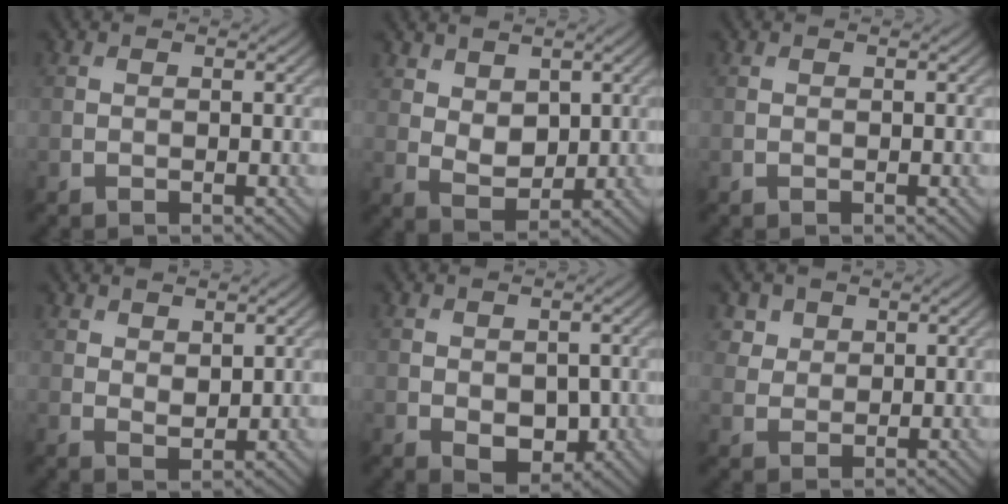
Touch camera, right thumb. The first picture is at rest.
{"total": 4.4, "force": [2.3, 2.9, 2.3], "torque": [-0.056, -0.011, 0.043]}
{"total": 0.0}
{"total": 2.8, "force": [2.0, 1.5, 1.3], "torque": [-0.028, -0.006, 0.041]}
{"total": 3.8, "force": [-0.4, 2.7, 2.7], "torque": [-0.046, -0.015, -0.002]}
{"total": 3.3, "force": [2.1, 2.5, 0.8], "torque": [-0.031, -0.015, 0.055]}